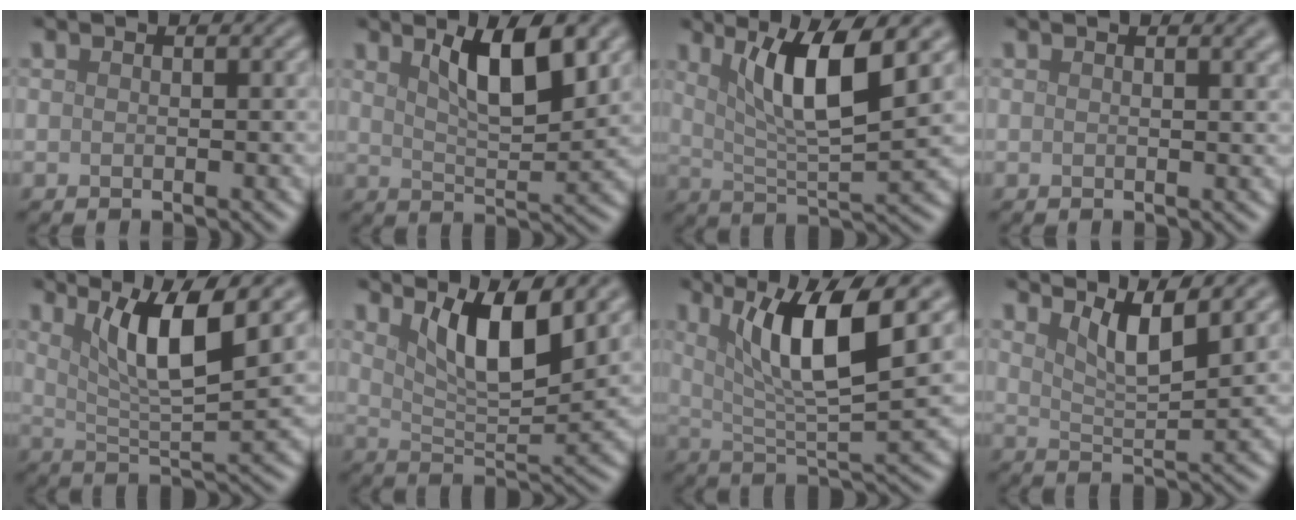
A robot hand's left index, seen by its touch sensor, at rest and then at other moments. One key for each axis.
{"total": 5.8, "fx": 2.8, "fy": 1.6, "fz": 4.8, "tx": -0.080, "ty": -0.003, "tz": 0.049}
{"total": 7.4, "fx": 3.0, "fy": 1.6, "fz": 6.6, "tx": -0.112, "ty": -0.005, "tz": 0.055}
{"total": 1.9, "fx": 1.1, "fy": 0.7, "fz": 1.5, "tx": -0.007, "ty": 0.006, "tz": 0.011}
{"total": 6.6, "fx": 2.9, "fy": 1.3, "fz": 5.8, "tx": -0.099, "ty": -0.005, "tz": 0.053}
{"total": 6.4, "fx": 3.3, "fy": 1.7, "fz": 5.2, "tx": -0.089, "ty": -0.008, "tz": 0.060}
{"total": 8.3, "fx": 3.1, "fy": 1.8, "fz": 7.4, "tx": -0.122, "ty": -0.008, "tz": 0.056}
{"total": 4.0, "fx": 2.7, "fy": 0.8, "fz": 2.9, "tx": -0.048, "ty": -0.002, "tz": 0.048}